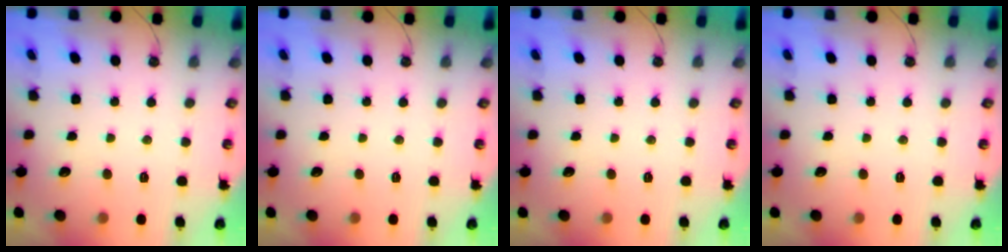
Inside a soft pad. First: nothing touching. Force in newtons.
{"total": 0.0}
{"total": 0.0}
{"total": 0.0}